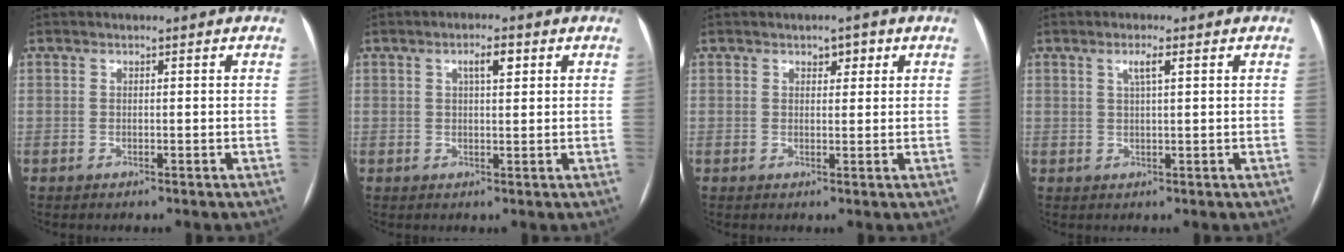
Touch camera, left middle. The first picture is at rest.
{"total": 4.4, "force": [1.8, 0.7, 3.9], "torque": [-0.069, 0.007, 0.032]}
{"total": 1.9, "force": [1.1, 1.1, 1.1], "torque": [-0.012, 0.005, 0.016]}
{"total": 2.2, "force": [1.0, 0.1, 2.0], "torque": [-0.040, 0.004, 0.018]}